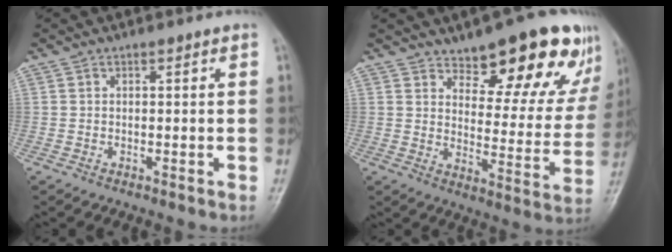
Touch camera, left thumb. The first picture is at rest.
{"total": 18.5, "force": [13.0, 7.2, 11.1], "torque": [-0.089, -0.081, 0.172]}